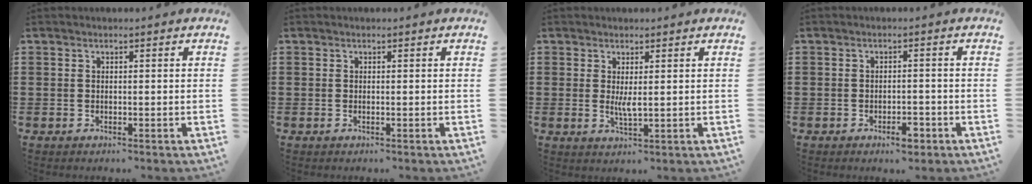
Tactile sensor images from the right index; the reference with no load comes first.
{"total": 0.0}
{"total": 2.5, "force": [0.5, 0.4, 2.4], "torque": [-0.048, -0.004, 0.009]}
{"total": 2.7, "force": [-1.7, 1.0, 1.8], "torque": [-0.030, 0.002, -0.032]}